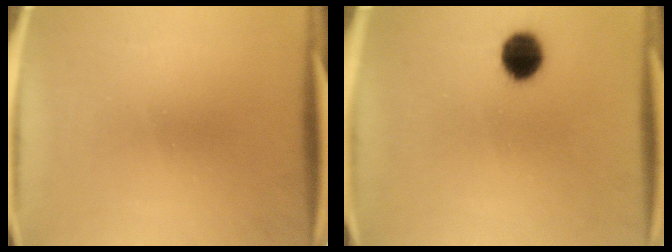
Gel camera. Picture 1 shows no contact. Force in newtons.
{"total": 7.4}